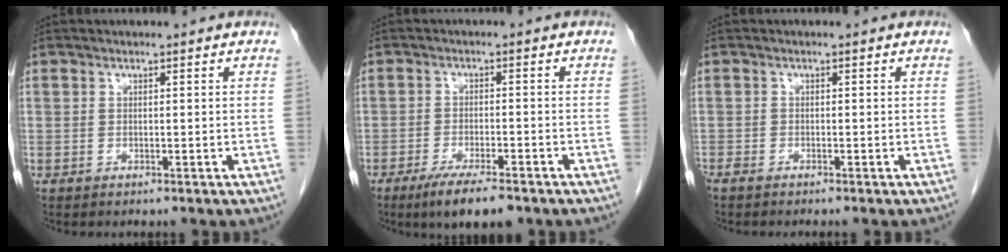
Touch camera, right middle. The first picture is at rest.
{"total": 7.4, "force": [-5.3, 1.2, 5.1], "torque": [-0.085, -0.015, -0.082]}
{"total": 1.8, "force": [-1.6, 0.3, 0.7], "torque": [-0.018, -0.004, -0.026]}